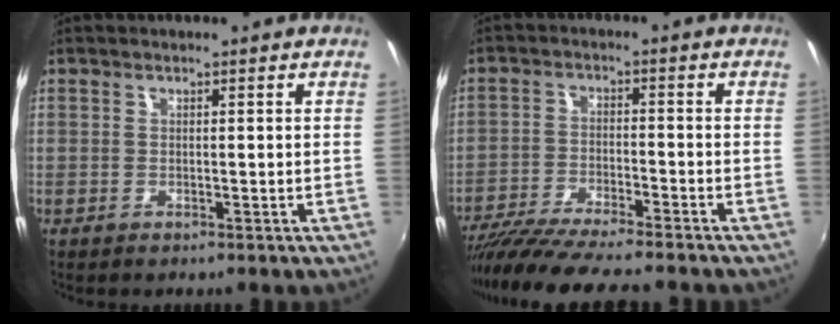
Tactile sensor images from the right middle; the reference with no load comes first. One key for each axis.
{"total": 13.5, "fx": -12.0, "fy": 0.2, "fz": 6.2, "tx": -0.133, "ty": -0.032, "tz": -0.206}